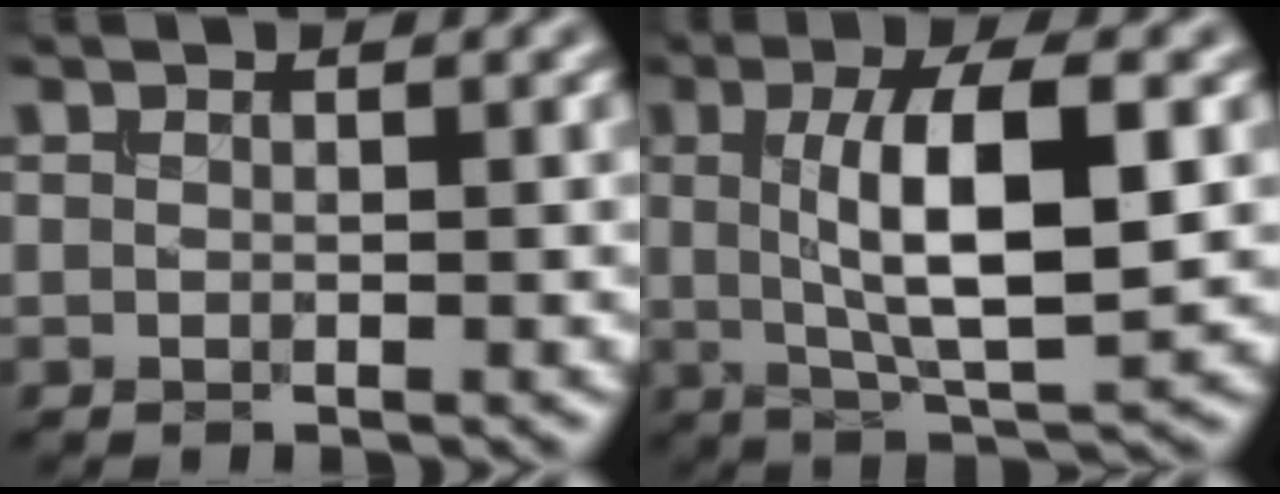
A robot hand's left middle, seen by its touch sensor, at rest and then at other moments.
{"total": 8.0, "force": [0.8, 2.1, 7.6], "torque": [-0.127, -0.001, 0.016]}